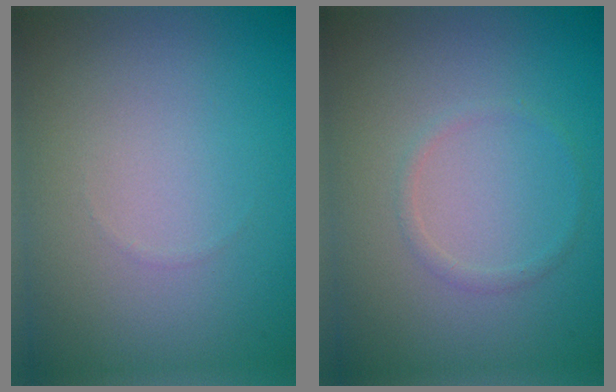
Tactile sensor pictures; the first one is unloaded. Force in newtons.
{"total": 0.9, "press": 0.9, "slide": 0.1}